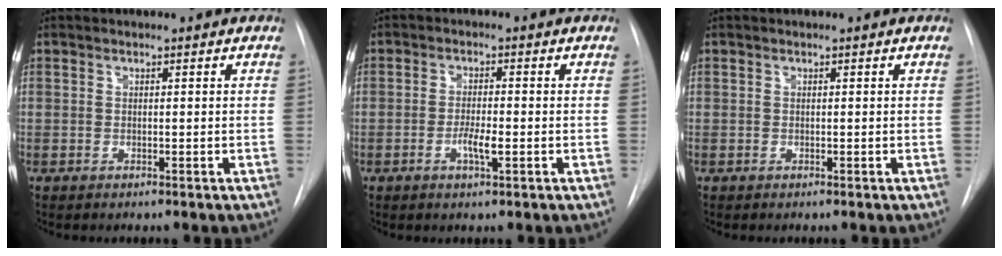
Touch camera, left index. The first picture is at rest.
{"total": 3.2, "force": [-1.0, 0.6, 3.0], "torque": [-0.057, -0.001, -0.017]}
{"total": 0.0}